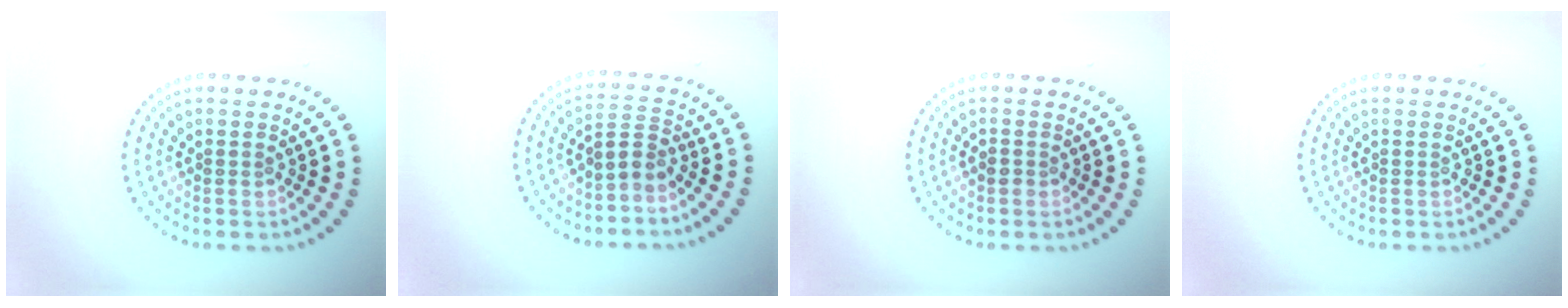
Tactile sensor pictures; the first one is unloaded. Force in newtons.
{"total": 2.2, "press": 1.5, "slide": 1.7}
{"total": 0.8, "press": 0.7, "slide": 0.3}
{"total": 0.0}